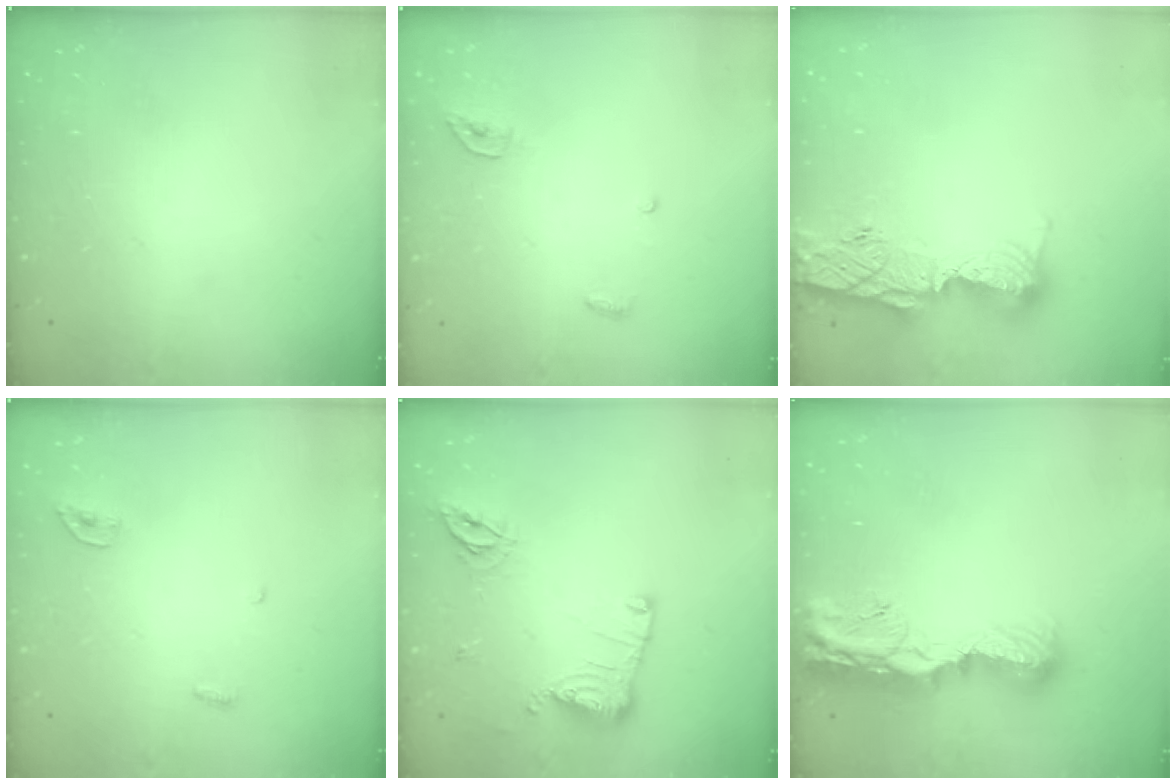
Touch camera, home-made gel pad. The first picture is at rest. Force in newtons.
{"total": 3.7, "press": 3.7, "slide": 0.3}
{"total": 12.9, "press": 12.9, "slide": 1.2}
{"total": 3.6, "press": 3.5, "slide": 0.4}
{"total": 12.8, "press": 12.8, "slide": 0.5}
{"total": 15.0, "press": 15.0, "slide": 1.2}